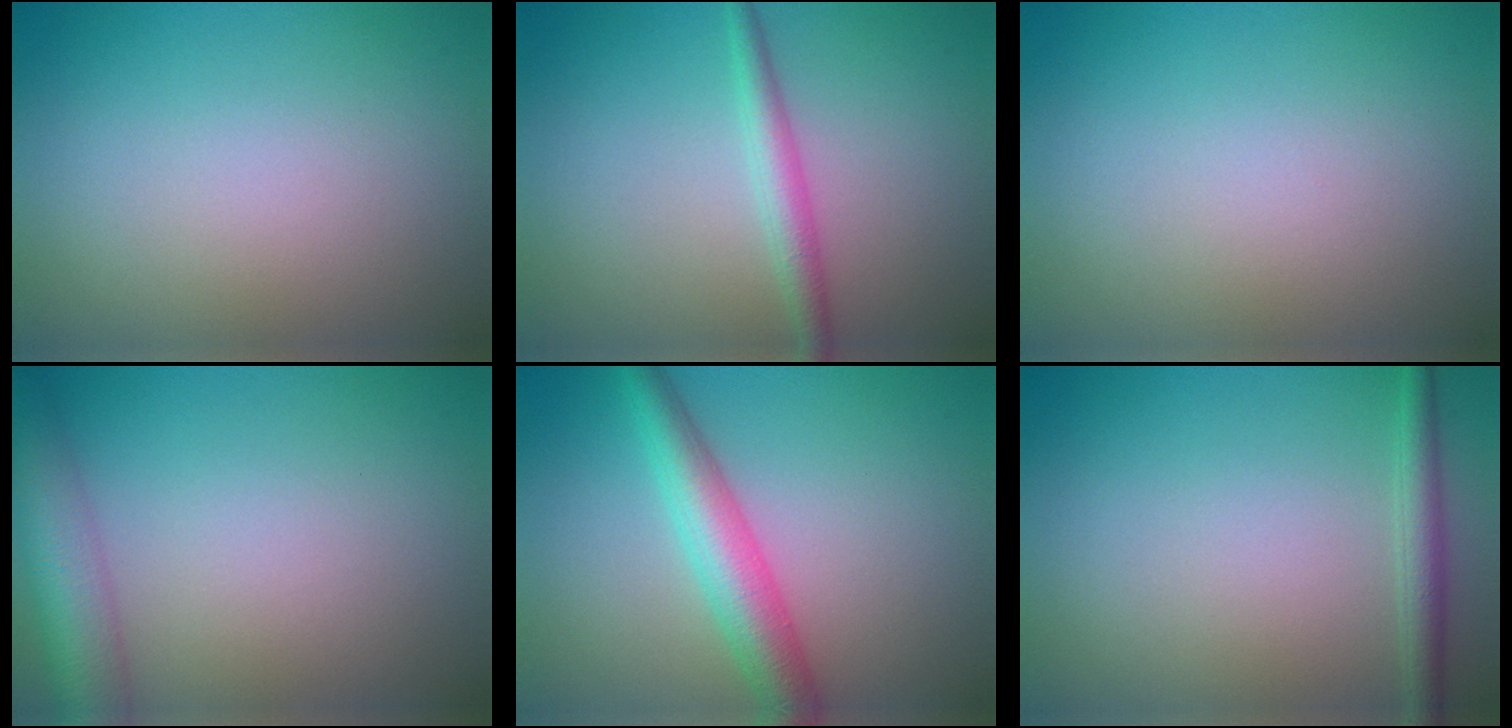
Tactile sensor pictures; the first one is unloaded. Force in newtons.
{"total": 2.2, "press": 2.2, "slide": 0.1}
{"total": 0.0}
{"total": 6.1, "press": 6.1, "slide": 0.3}
{"total": 4.9, "press": 4.9, "slide": 0.1}
{"total": 2.0, "press": 2.0, "slide": 0.1}